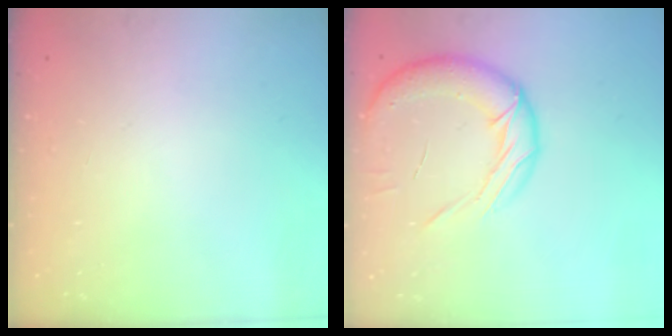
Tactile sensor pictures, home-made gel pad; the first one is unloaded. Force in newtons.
{"total": 15.4, "press": 15.1, "slide": 3.2}